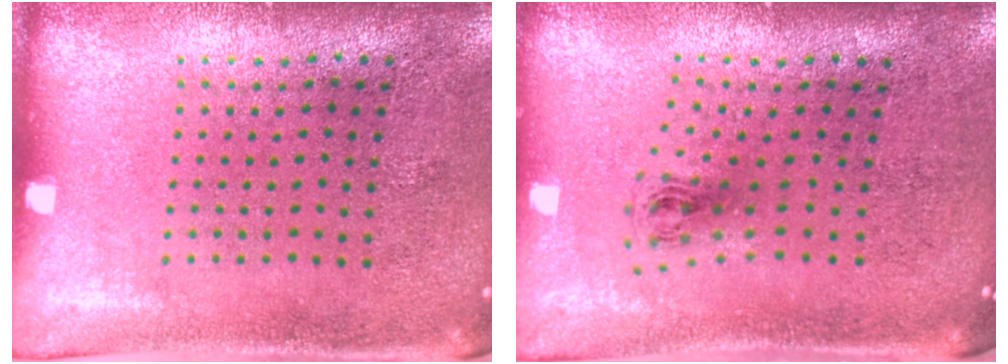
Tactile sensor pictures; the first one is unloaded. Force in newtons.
{"total": 0.8, "press": 0.3, "slide": 0.7}